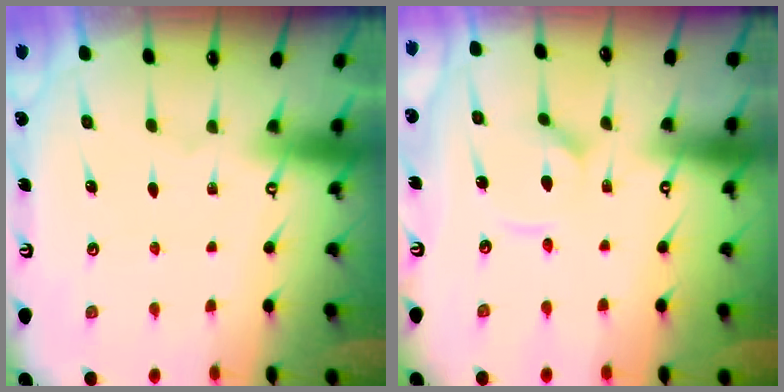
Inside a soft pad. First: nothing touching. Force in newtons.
{"total": 6.0, "press": 6.0, "slide": 0.5}